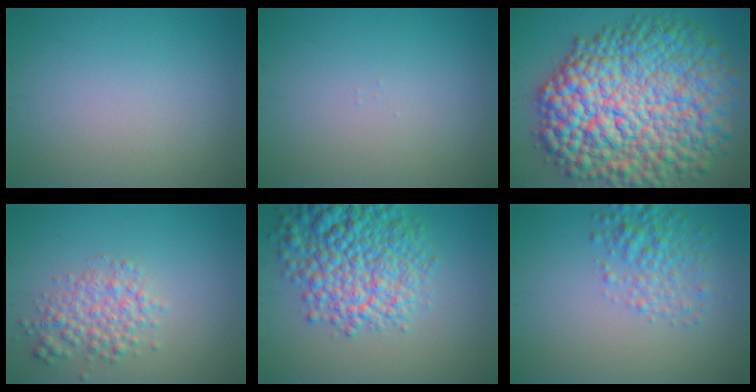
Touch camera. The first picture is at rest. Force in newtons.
{"total": 0.0}
{"total": 18.0, "press": 18.0, "slide": 0.1}
{"total": 3.2, "press": 3.2, "slide": 0.1}
{"total": 9.2, "press": 9.2, "slide": 0.5}
{"total": 3.4, "press": 3.4, "slide": 0.1}